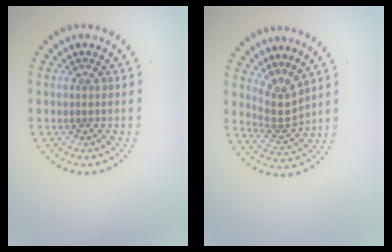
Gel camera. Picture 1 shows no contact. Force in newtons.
{"total": 2.8, "press": 2.0, "slide": 1.9}